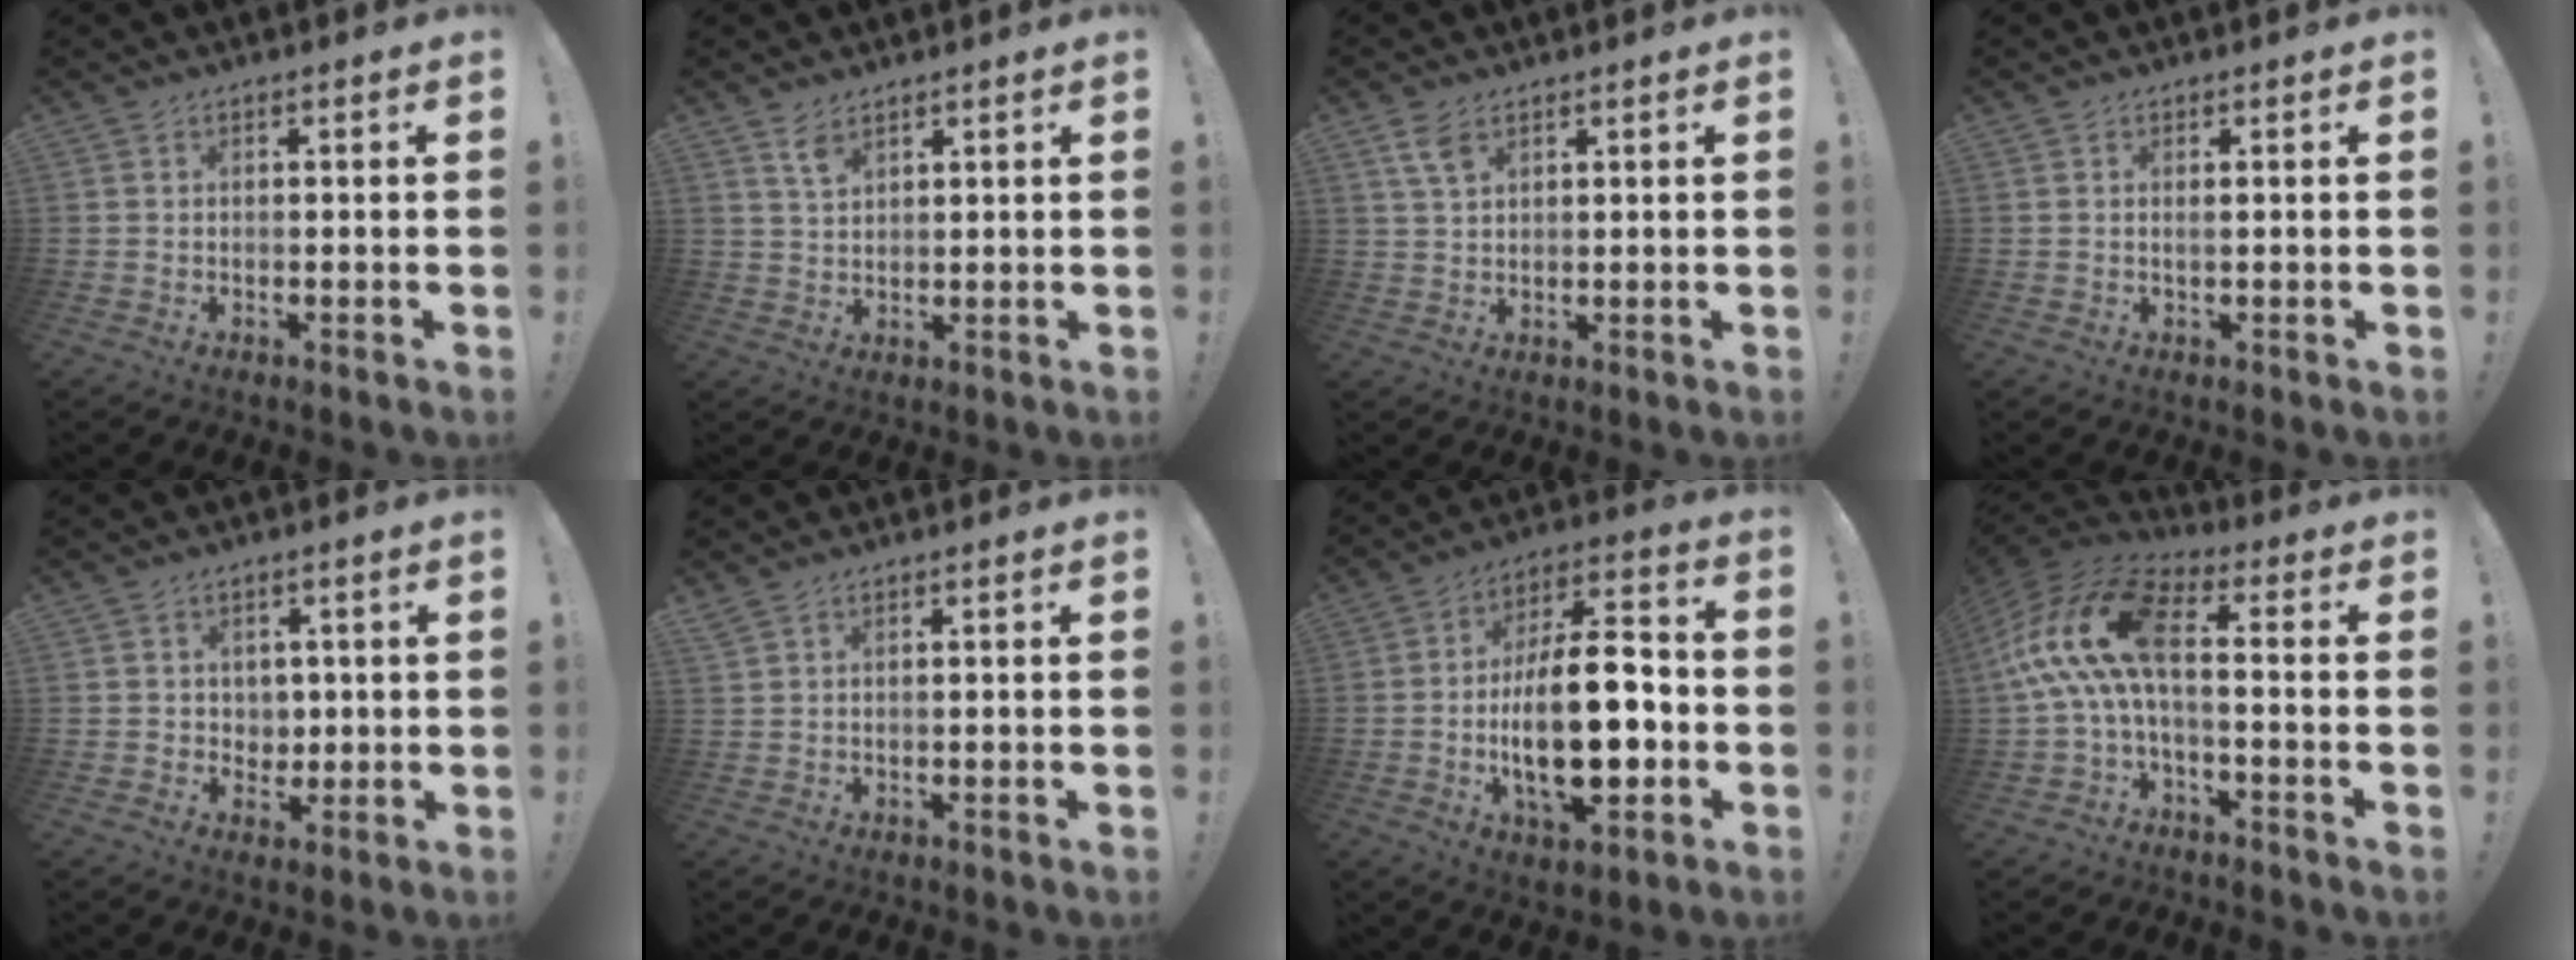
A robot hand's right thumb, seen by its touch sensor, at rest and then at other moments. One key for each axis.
{"total": 4.3, "fx": 3.1, "fy": 2.1, "fz": 2.1, "tx": -0.034, "ty": -0.020, "tz": 0.056}
{"total": 4.8, "fx": 2.8, "fy": 2.5, "fz": 3.0, "tx": -0.048, "ty": -0.011, "tz": 0.053}
{"total": 0.8, "fx": 0.4, "fy": -0.1, "fz": 0.7, "tx": -0.005, "ty": -0.004, "tz": 0.006}
{"total": 4.3, "fx": 1.8, "fy": 3.8, "fz": 0.4, "tx": 0.003, "ty": -0.012, "tz": 0.033}
{"total": 1.0, "fx": 0.8, "fy": -0.1, "fz": 0.5, "tx": -0.018, "ty": 0.002, "tz": 0.017}
{"total": 21.4, "fx": -4.0, "fy": 9.4, "fz": 18.8, "tx": -0.318, "ty": 0.009, "tz": -0.064}
{"total": 16.1, "fx": 1.1, "fy": 7.4, "fz": 14.2, "tx": -0.291, "ty": 0.016, "tz": 0.023}